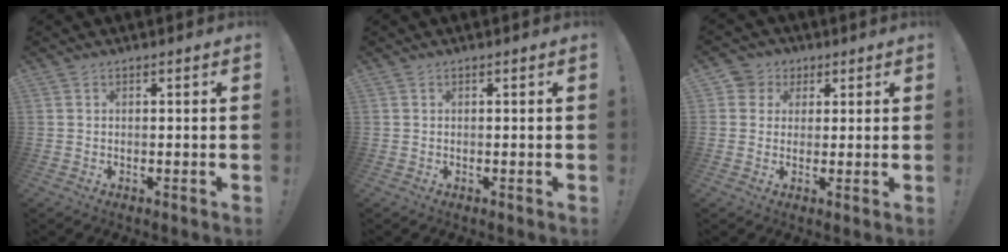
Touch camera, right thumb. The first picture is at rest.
{"total": 0.0}
{"total": 5.0, "force": [1.8, 4.6, 0.9], "torque": [-0.021, -0.003, 0.035]}